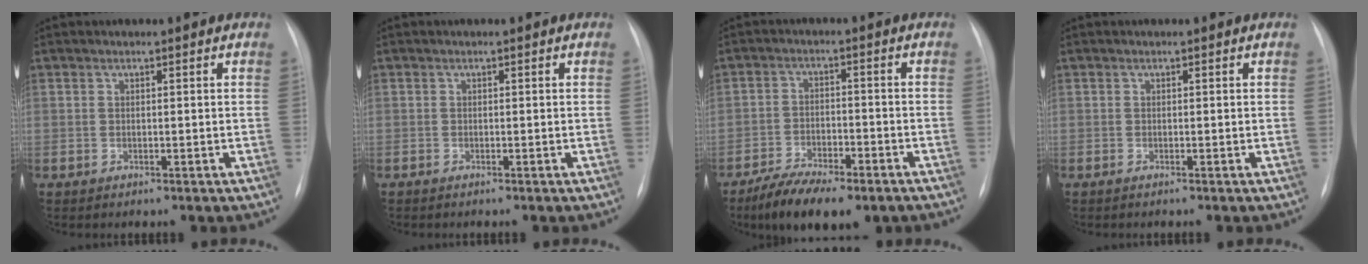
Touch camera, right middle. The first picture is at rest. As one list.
[{"total": 0.0}, {"total": 10.9, "force": [-8.0, 3.6, 6.4], "torque": [-0.104, -0.011, -0.130]}, {"total": 0.0}]